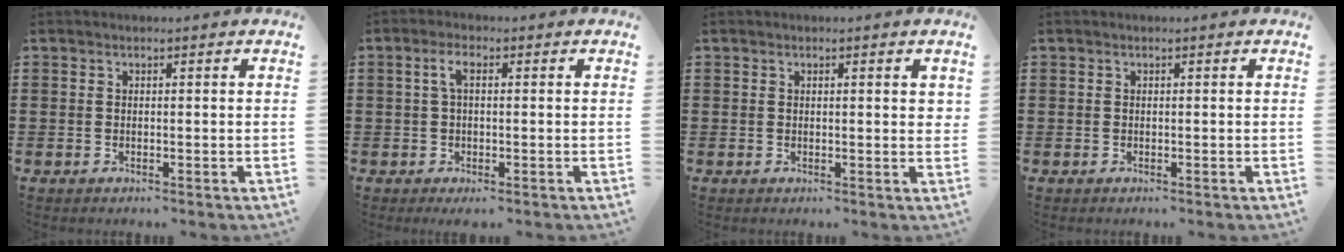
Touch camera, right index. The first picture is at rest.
{"total": 2.7, "force": [0.2, 0.7, 2.6], "torque": [-0.057, 0.005, -0.001]}
{"total": 1.2, "force": [0.3, 0.1, 1.1], "torque": [-0.023, 0.002, 0.006]}
{"total": 0.0}